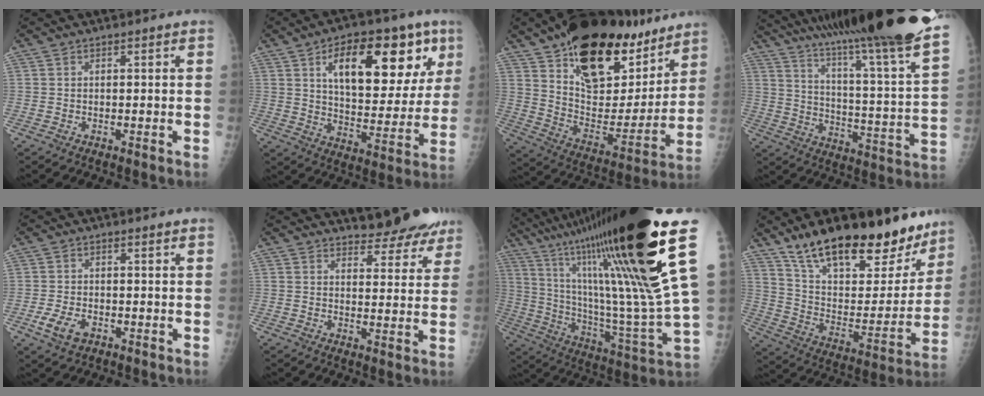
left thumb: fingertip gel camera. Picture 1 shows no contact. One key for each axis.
{"total": 22.3, "fx": 9.1, "fy": 10.3, "fz": 17.5, "tx": -0.213, "ty": -0.016, "tz": 0.139}
{"total": 28.8, "fx": 18.4, "fy": 13.5, "fz": 17.6, "tx": -0.233, "ty": -0.063, "tz": 0.296}
{"total": 32.2, "fx": 26.0, "fy": 1.3, "fz": 19.0, "tx": -0.289, "ty": -0.137, "tz": 0.366}
{"total": 4.8, "fx": -2.1, "fy": 3.1, "fz": 3.0, "tx": -0.052, "ty": 0.002, "tz": -0.037}
{"total": 8.6, "fx": 7.9, "fy": 3.0, "fz": 1.8, "tx": 0.010, "ty": -0.056, "tz": 0.091}
{"total": 35.8, "fx": 19.8, "fy": 4.3, "fz": 29.6, "tx": -0.475, "ty": -0.058, "tz": 0.337}
{"total": 28.1, "fx": 20.7, "fy": 11.5, "fz": 15.1, "tx": -0.183, "ty": -0.076, "tz": 0.327}